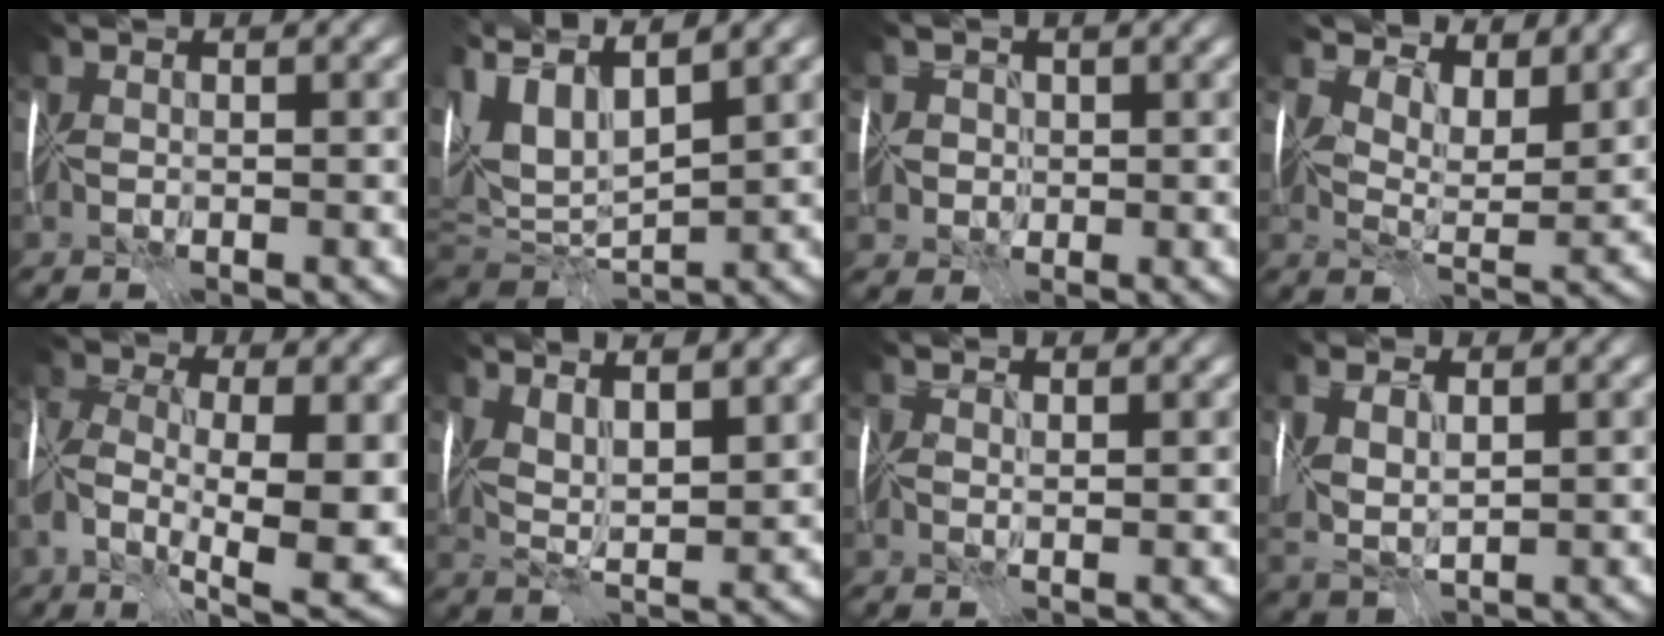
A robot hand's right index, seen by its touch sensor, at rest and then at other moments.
{"total": 8.0, "force": [2.8, 3.3, 6.7], "torque": [-0.162, 0.001, 0.052]}
{"total": 2.9, "force": [0.4, 2.7, 0.8], "torque": [-0.009, 0.013, -0.001]}
{"total": 6.4, "force": [5.9, 1.4, 2.2], "torque": [-0.052, -0.006, 0.091]}
{"total": 13.2, "force": [-2.1, 6.4, 11.3], "torque": [-0.202, -0.024, -0.028]}
{"total": 5.4, "force": [3.9, 1.0, 3.7], "torque": [-0.067, 0.008, 0.060]}
{"total": 1.2, "force": [1.1, -0.4, -0.1], "torque": [-0.007, -0.002, 0.019]}
{"total": 3.0, "force": [0.6, 1.4, 2.6], "torque": [-0.074, -0.003, 0.021]}